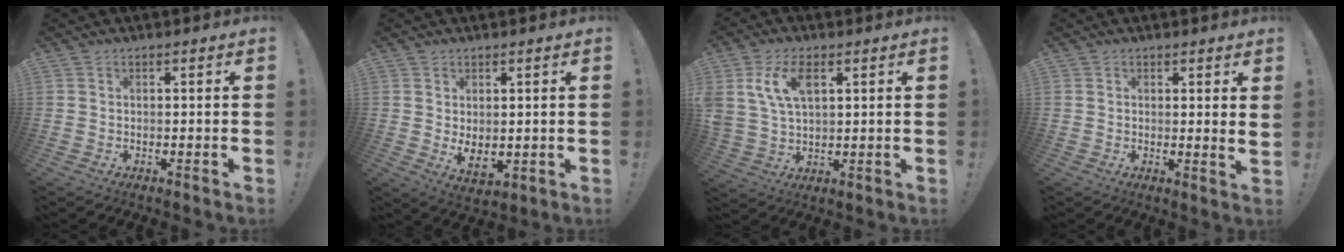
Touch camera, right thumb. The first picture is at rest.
{"total": 4.1, "force": [1.8, 2.3, 2.9], "torque": [-0.036, -0.016, 0.036]}
{"total": 10.6, "force": [4.3, 6.2, 7.4], "torque": [-0.148, -0.001, 0.079]}
{"total": 1.9, "force": [1.4, 0.0, 1.2], "torque": [-0.008, -0.013, 0.022]}